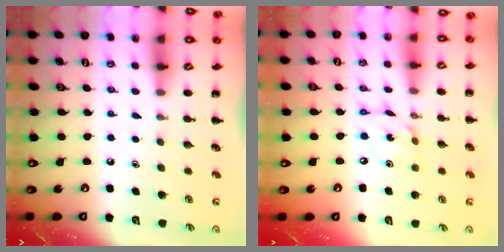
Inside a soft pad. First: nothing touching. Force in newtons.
{"total": 4.5, "press": 4.5, "slide": 0.6}